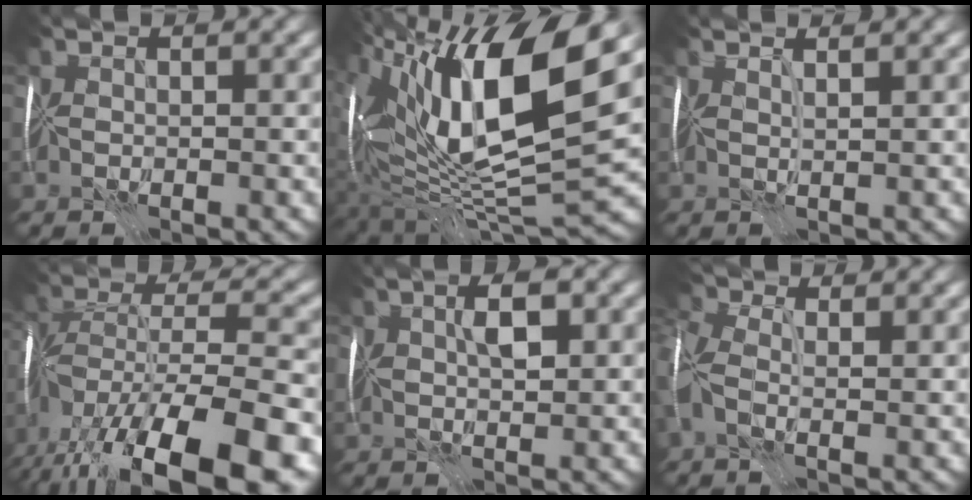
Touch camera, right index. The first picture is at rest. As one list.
[{"total": 15.2, "force": [5.1, 4.9, 13.4], "torque": [-0.240, 0.001, 0.083]}, {"total": 1.3, "force": [1.0, -0.6, 0.5], "torque": [-0.005, 0.001, 0.008]}, {"total": 16.1, "force": [-9.2, 5.8, 11.8], "torque": [-0.214, -0.021, -0.142]}, {"total": 2.7, "force": [0.8, 1.0, 2.4], "torque": [-0.047, 0.003, 0.012]}, {"total": 5.0, "force": [-0.1, 3.0, 4.1], "torque": [-0.112, 0.010, -0.007]}]